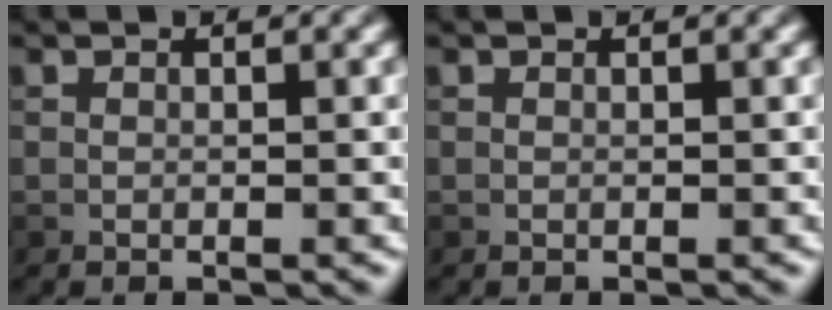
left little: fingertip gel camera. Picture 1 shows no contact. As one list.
[{"total": 0.0}]